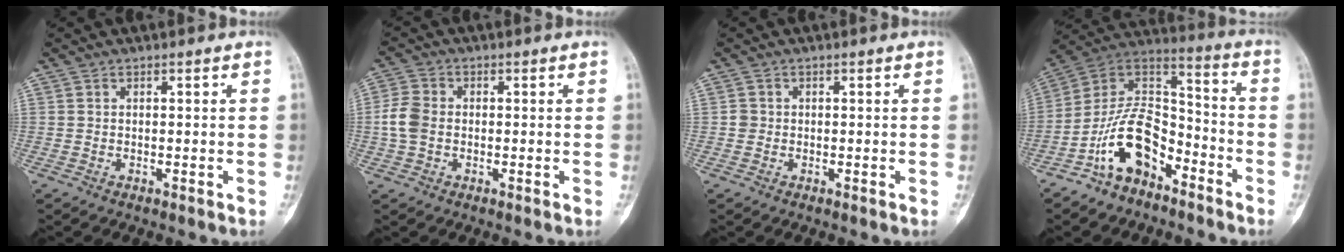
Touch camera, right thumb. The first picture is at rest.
{"total": 5.3, "force": [-0.5, 4.0, 3.4], "torque": [-0.076, 0.011, -0.017]}
{"total": 1.3, "force": [-0.1, 1.3, 0.2], "torque": [0.002, 0.005, -0.003]}
{"total": 15.5, "force": [-8.6, 8.9, 9.4], "torque": [-0.154, 0.094, -0.164]}